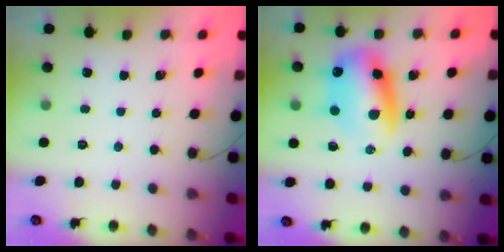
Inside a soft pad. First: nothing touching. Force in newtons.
{"total": 13.3, "press": 12.8, "slide": 3.5}